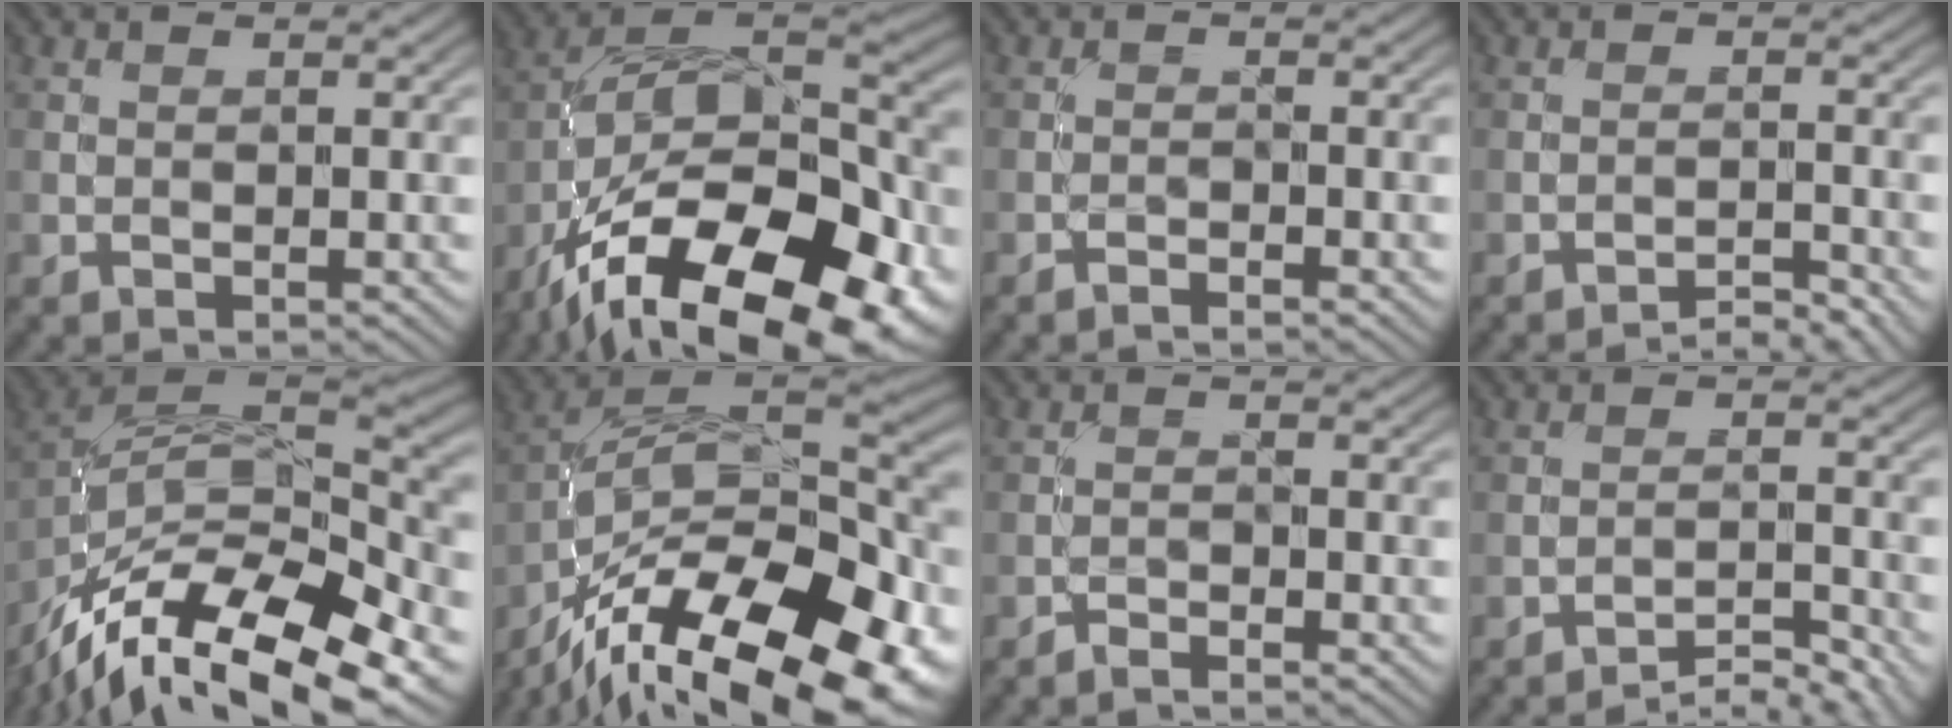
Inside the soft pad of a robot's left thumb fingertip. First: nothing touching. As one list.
[{"total": 20.5, "force": [-11.8, 9.5, 13.8], "torque": [-0.231, -0.029, -0.179]}, {"total": 1.3, "force": [-1.2, -0.1, 0.6], "torque": [-0.013, 0.004, -0.026]}, {"total": 3.4, "force": [-3.0, 0.3, 1.5], "torque": [-0.024, 0.008, -0.048]}, {"total": 17.2, "force": [-10.7, 6.8, 11.5], "torque": [-0.249, -0.011, -0.176]}, {"total": 19.0, "force": [-11.6, 8.0, 12.8], "torque": [-0.231, -0.012, -0.173]}, {"total": 1.7, "force": [-1.6, 0.0, 0.6], "torque": [-0.012, 0.003, -0.033]}, {"total": 4.7, "force": [-4.2, 0.6, 2.2], "torque": [-0.039, 0.007, -0.062]}]